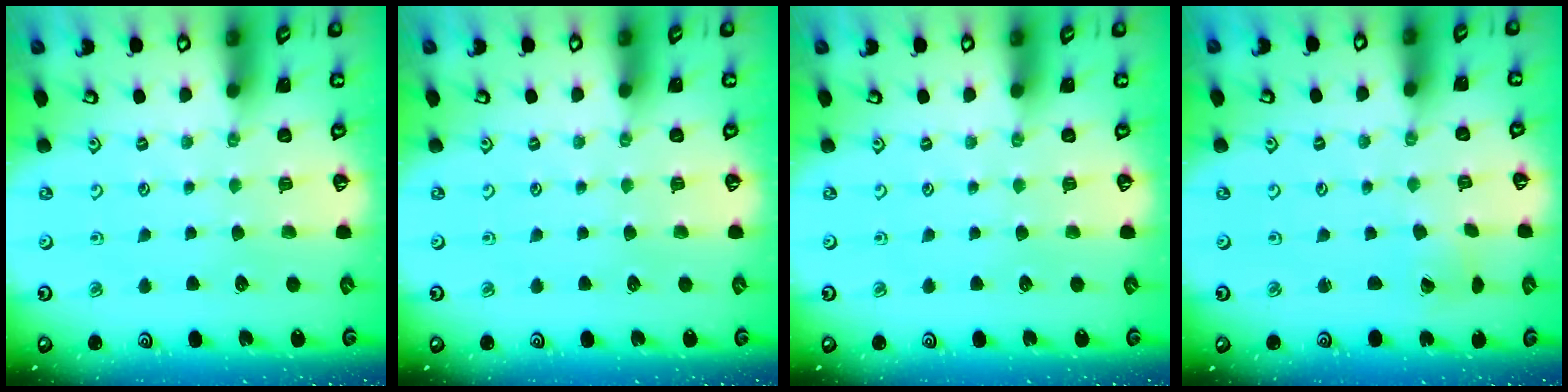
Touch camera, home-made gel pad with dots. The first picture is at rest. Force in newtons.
{"total": 0.0}
{"total": 0.0}
{"total": 1.2, "press": 1.2, "slide": 0.1}